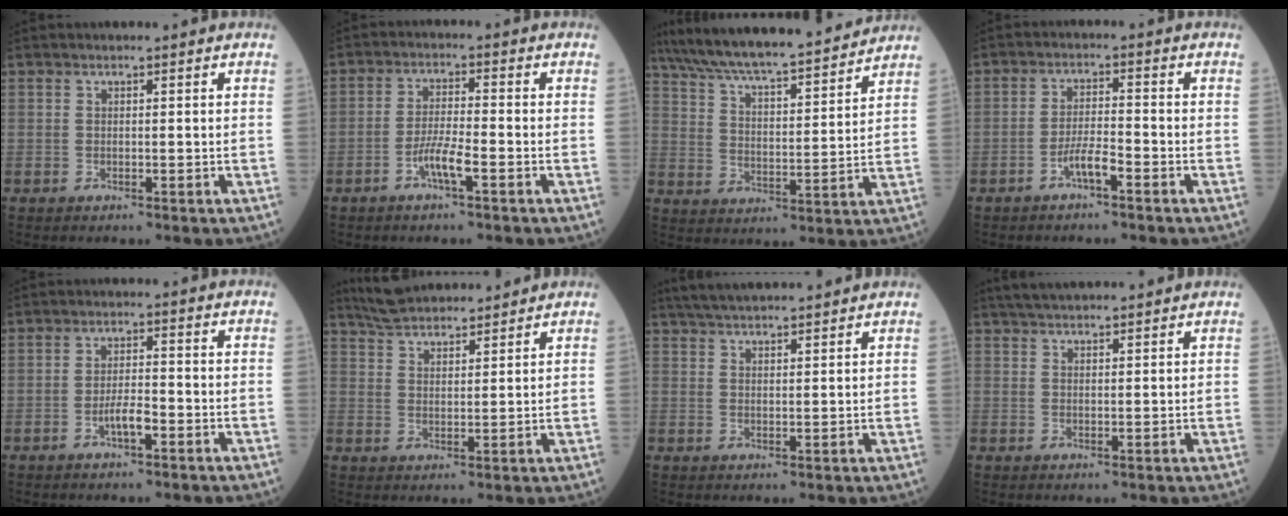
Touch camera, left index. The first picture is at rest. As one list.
[{"total": 4.4, "force": [-2.4, 0.2, 3.7], "torque": [-0.072, -0.007, -0.051]}, {"total": 20.4, "force": [18.2, 2.1, 9.0], "torque": [-0.158, 0.016, 0.275]}, {"total": 3.6, "force": [-2.4, 0.3, 2.6], "torque": [-0.050, -0.004, -0.049]}, {"total": 3.4, "force": [-1.8, 0.7, 2.7], "torque": [-0.050, -0.003, -0.038]}, {"total": 9.7, "force": [9.1, 1.8, 3.0], "torque": [-0.055, 0.023, 0.153]}, {"total": 10.4, "force": [9.5, 1.0, 4.2], "torque": [-0.073, 0.033, 0.142]}, {"total": 8.0, "force": [7.2, 1.0, 3.3], "torque": [-0.053, 0.037, 0.109]}]